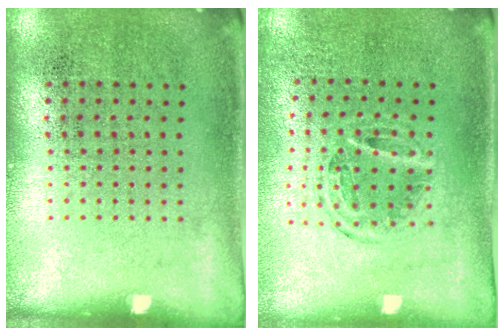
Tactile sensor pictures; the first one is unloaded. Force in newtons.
{"total": 1.0, "press": 1.0, "slide": 0.2}